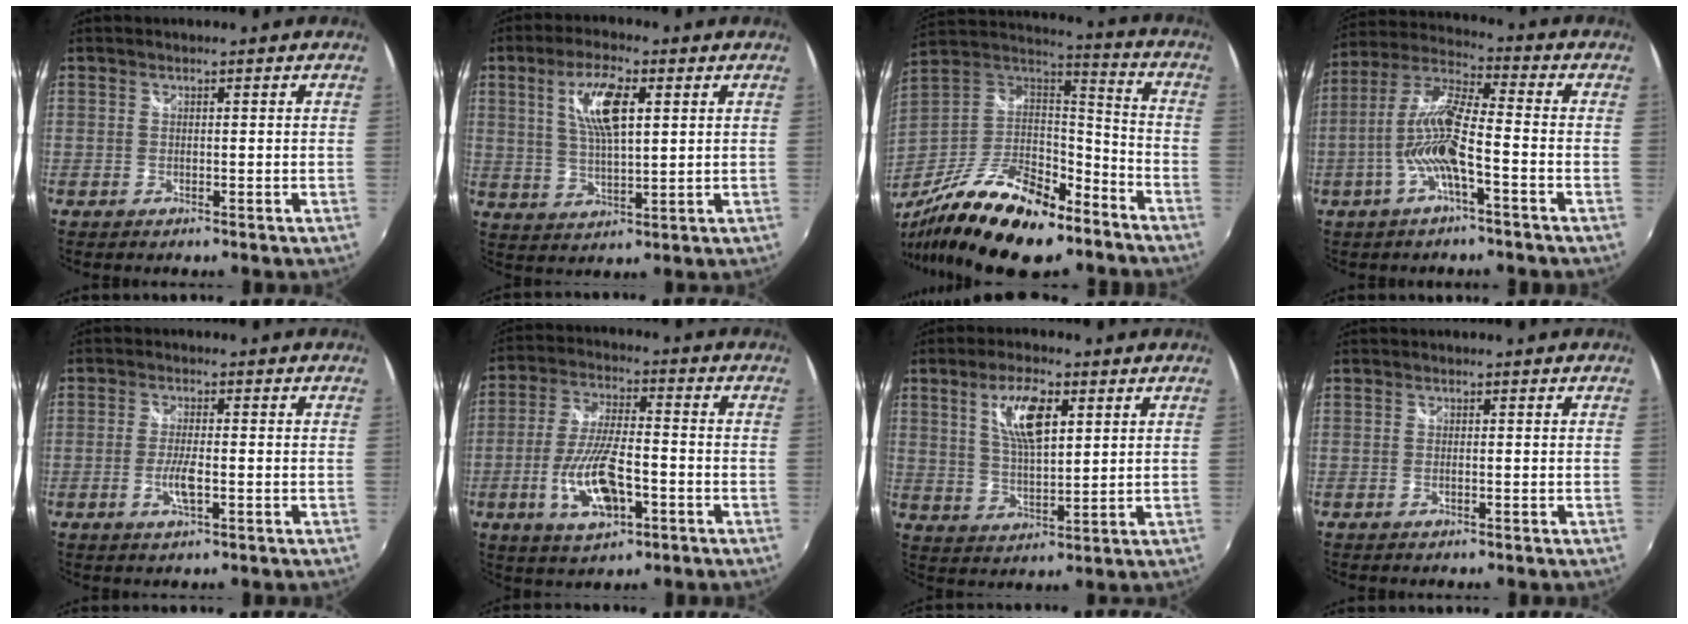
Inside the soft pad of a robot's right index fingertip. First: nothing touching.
{"total": 9.2, "force": [3.1, 2.9, 8.1], "torque": [-0.155, 0.006, 0.060]}
{"total": 27.3, "force": [-18.2, 10.3, 17.6], "torque": [-0.340, -0.031, -0.295]}
{"total": 11.6, "force": [-3.7, 2.0, 10.8], "torque": [-0.221, 0.002, -0.070]}
{"total": 4.4, "force": [-1.4, 0.9, 4.1], "torque": [-0.084, -0.006, -0.027]}
{"total": 12.7, "force": [-4.4, 4.6, 11.0], "torque": [-0.225, -0.009, -0.078]}
{"total": 9.2, "force": [3.8, 3.3, 7.7], "torque": [-0.142, 0.006, 0.073]}
{"total": 0.8, "force": [-0.3, -0.1, 0.7], "torque": [-0.013, 0.000, -0.006]}